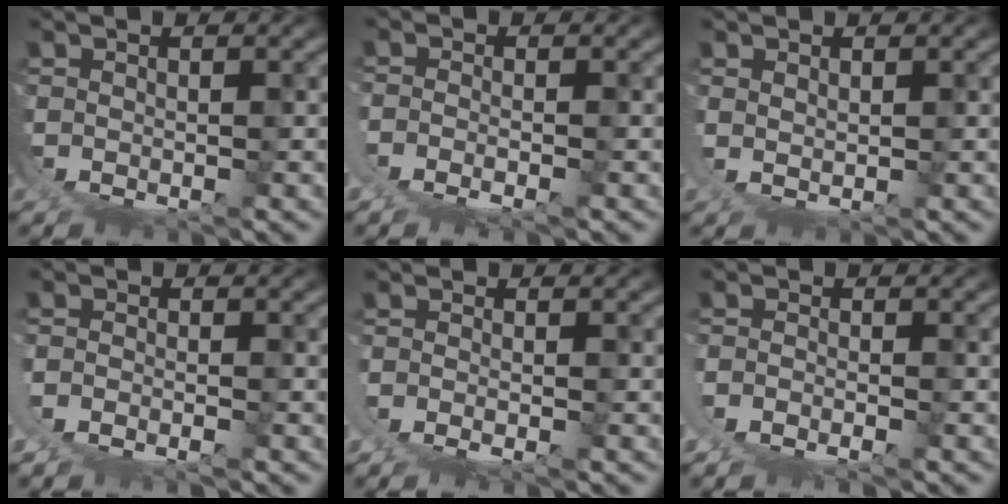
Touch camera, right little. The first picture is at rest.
{"total": 2.4, "force": [0.1, 1.4, 1.9], "torque": [-0.048, -0.014, 0.006]}
{"total": 1.8, "force": [1.7, -0.6, 0.3], "torque": [-0.013, -0.001, 0.031]}
{"total": 2.7, "force": [0.1, 2.2, 1.6], "torque": [-0.047, -0.009, 0.002]}
{"total": 1.8, "force": [0.0, 0.8, 1.6], "torque": [-0.037, -0.010, 0.005]}
{"total": 3.0, "force": [-0.1, 2.4, 1.8], "torque": [-0.051, -0.011, -0.001]}